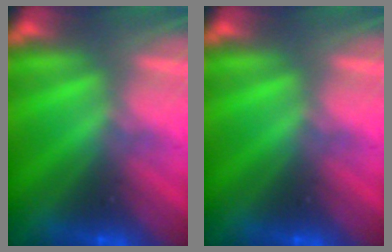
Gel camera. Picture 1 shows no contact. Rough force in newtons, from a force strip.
{"total": 0.0}